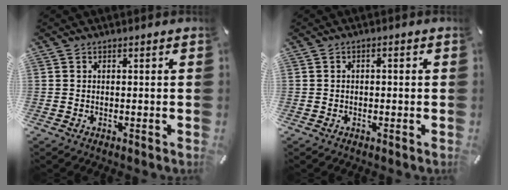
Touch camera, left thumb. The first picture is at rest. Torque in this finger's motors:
{"motor_torque": [-0.18, -0.09, -0.05, 0.03, -0.02]}